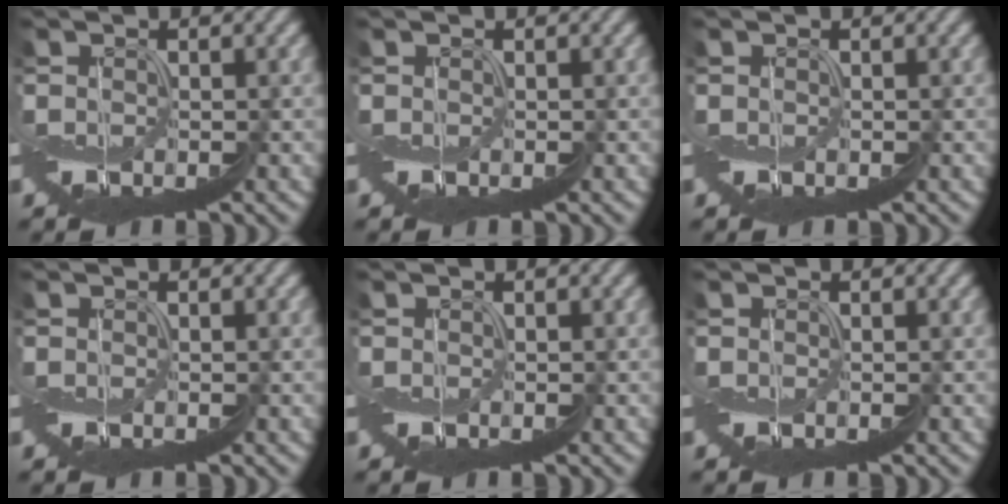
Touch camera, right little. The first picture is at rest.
{"total": 0.0}
{"total": 0.0}
{"total": 0.0}
{"total": 0.0}
{"total": 0.0}